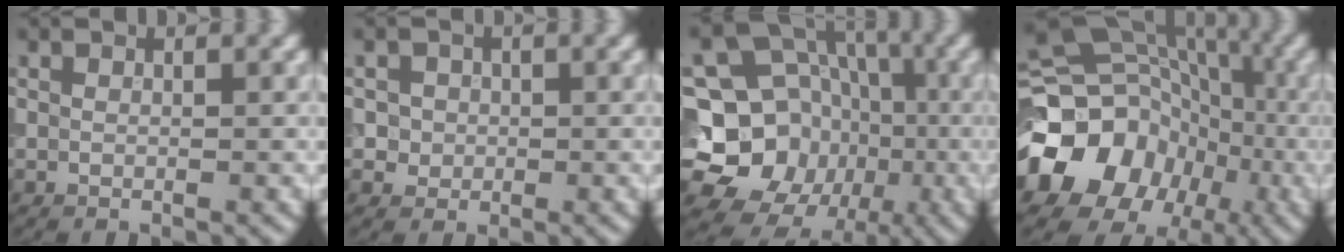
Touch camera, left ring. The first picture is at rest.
{"total": 2.0, "force": [0.3, 1.9, 0.6], "torque": [0.004, 0.000, 0.010]}
{"total": 13.2, "force": [-2.8, 11.6, 5.7], "torque": [-0.101, -0.017, -0.062]}
{"total": 16.5, "force": [-5.5, 14.0, 6.7], "torque": [-0.140, -0.015, -0.118]}